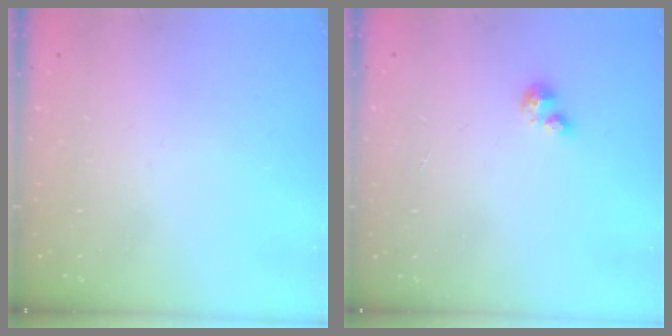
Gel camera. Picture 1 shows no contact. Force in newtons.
{"total": 2.1, "press": 2.1, "slide": 0.2}